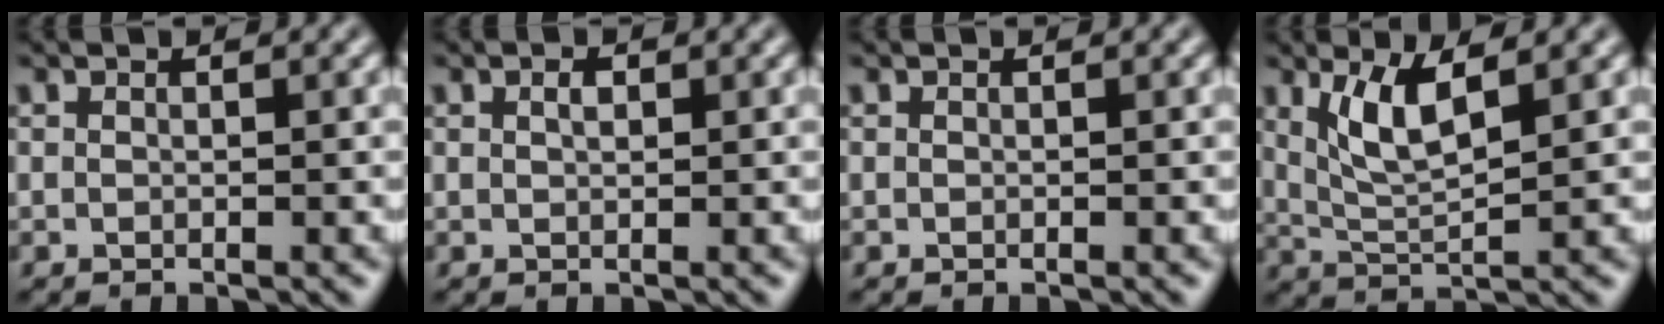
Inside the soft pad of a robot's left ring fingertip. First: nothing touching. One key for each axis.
{"total": 0.9, "fx": 0.4, "fy": 0.5, "fz": 0.7, "tx": -0.014, "ty": 0.002, "tz": 0.007}
{"total": 0.0}
{"total": 4.1, "fx": 1.8, "fy": 1.1, "fz": 3.5, "tx": -0.079, "ty": -0.005, "tz": 0.039}